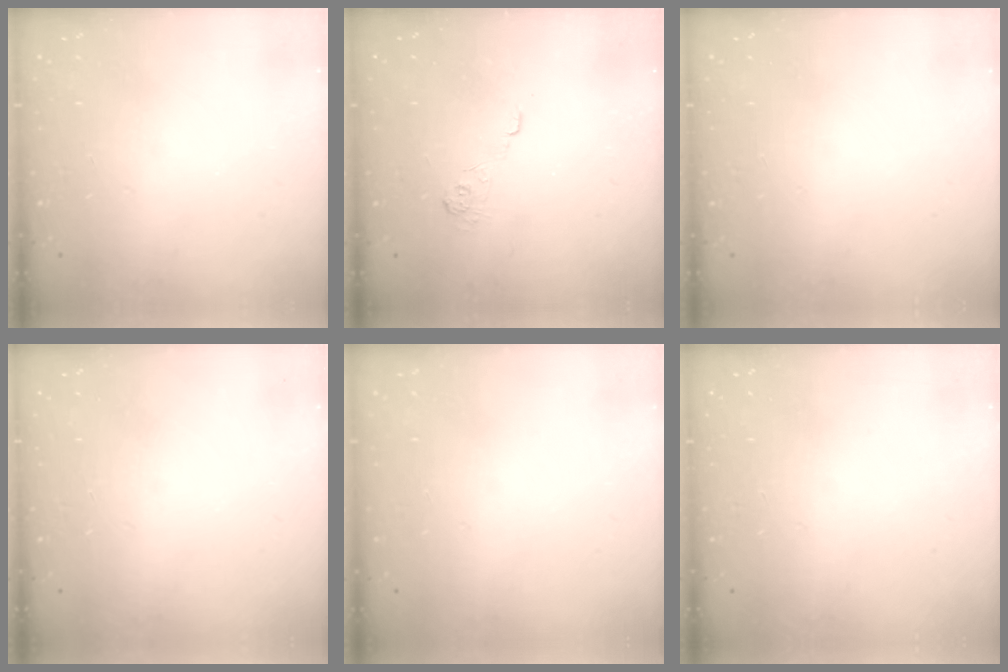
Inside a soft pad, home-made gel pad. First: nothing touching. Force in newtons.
{"total": 3.0, "press": 2.6, "slide": 1.4}
{"total": 0.0}
{"total": 0.0}
{"total": 0.0}
{"total": 0.0}